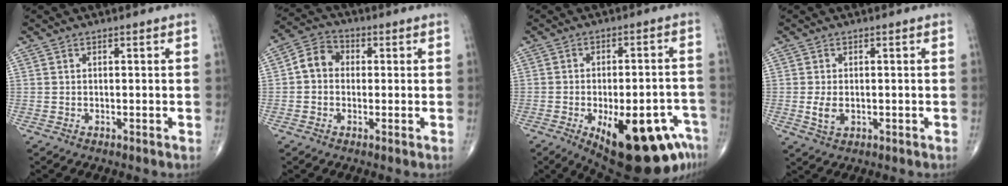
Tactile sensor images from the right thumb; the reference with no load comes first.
{"total": 6.0, "force": [0.1, 4.9, 3.4], "torque": [-0.045, 0.020, -0.009]}
{"total": 22.0, "force": [-10.8, 8.7, 17.0], "torque": [-0.167, 0.037, -0.135]}
{"total": 3.4, "force": [-0.4, 2.1, 2.6], "torque": [-0.053, -0.005, -0.004]}